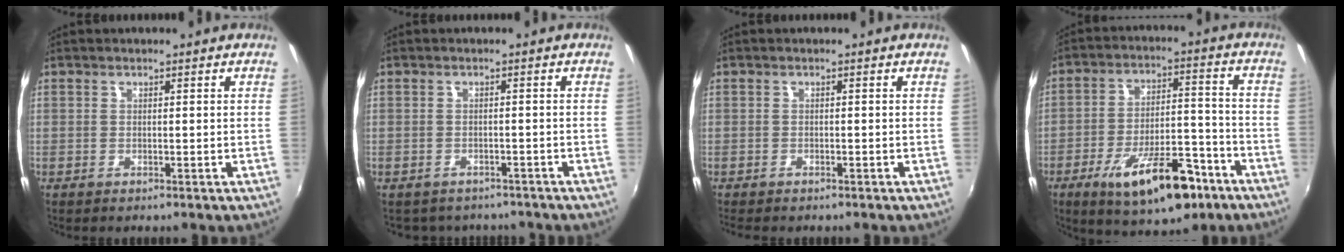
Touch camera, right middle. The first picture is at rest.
{"total": 5.7, "force": [-4.8, 2.8, 1.4], "torque": [-0.030, -0.015, -0.061]}
{"total": 2.0, "force": [-1.7, 0.8, 0.7], "torque": [-0.020, -0.010, -0.027]}
{"total": 16.3, "force": [-9.7, 6.0, 11.6], "torque": [-0.199, -0.003, -0.144]}